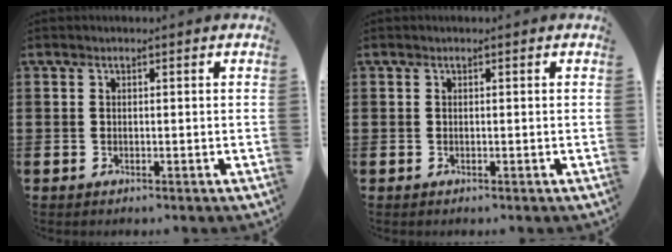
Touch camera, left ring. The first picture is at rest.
{"total": 0.0}